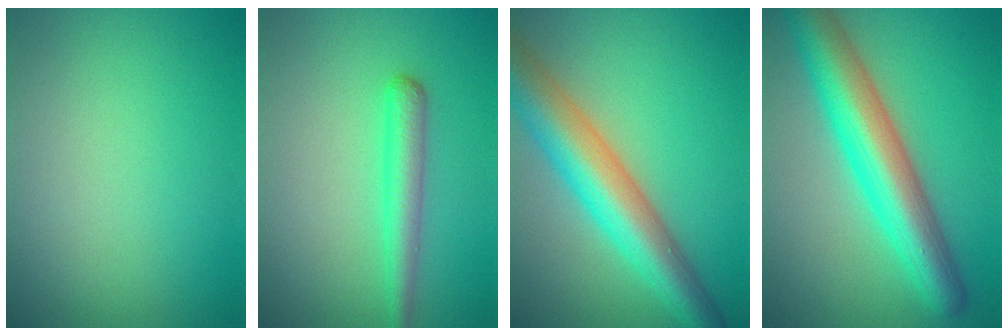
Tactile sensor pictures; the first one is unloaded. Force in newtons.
{"total": 2.9, "press": 2.9, "slide": 0.1}
{"total": 8.5, "press": 8.5, "slide": 0.3}
{"total": 8.5, "press": 8.5, "slide": 0.2}